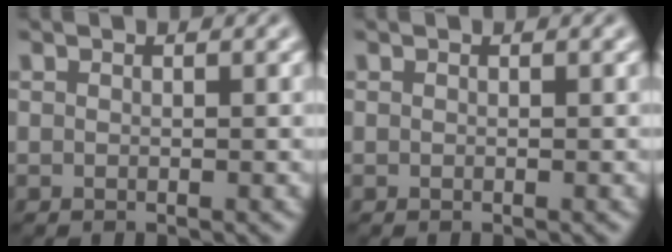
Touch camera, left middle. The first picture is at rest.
{"total": 0.0}